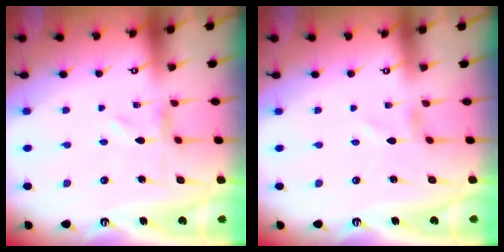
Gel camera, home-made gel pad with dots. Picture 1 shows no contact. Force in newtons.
{"total": 0.7, "press": 0.7, "slide": 0.2}